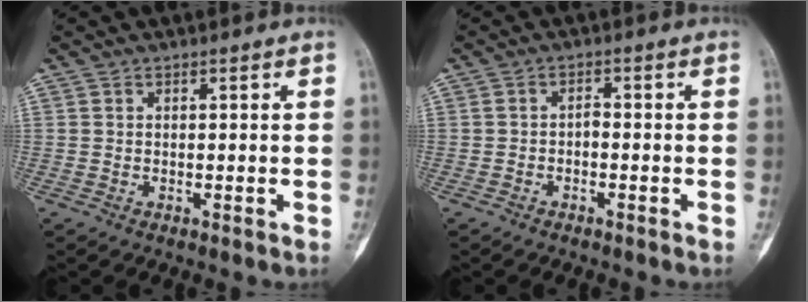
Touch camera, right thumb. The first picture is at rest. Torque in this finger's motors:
{"motor_torque": [-0.07, -0.08, 0.28, 0.22, -0.03]}